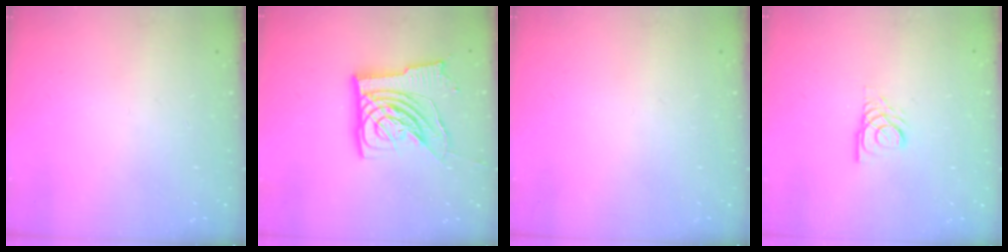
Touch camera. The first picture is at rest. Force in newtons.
{"total": 16.1, "press": 16.0, "slide": 1.8}
{"total": 0.0}
{"total": 4.2, "press": 4.2, "slide": 0.4}